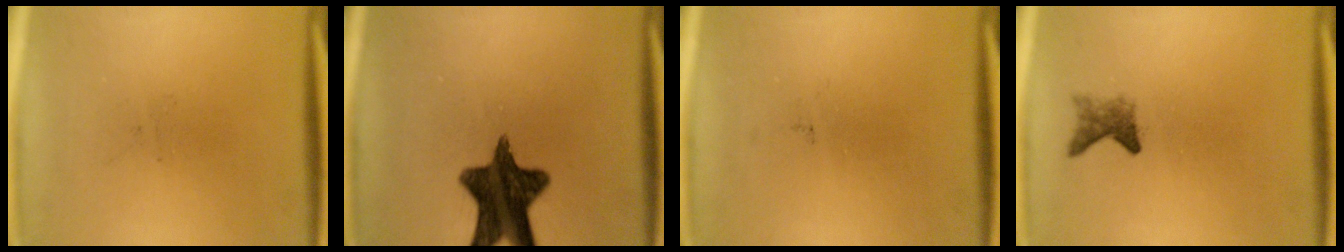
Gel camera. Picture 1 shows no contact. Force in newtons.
{"total": 13.2}
{"total": 0.0}
{"total": 2.1}